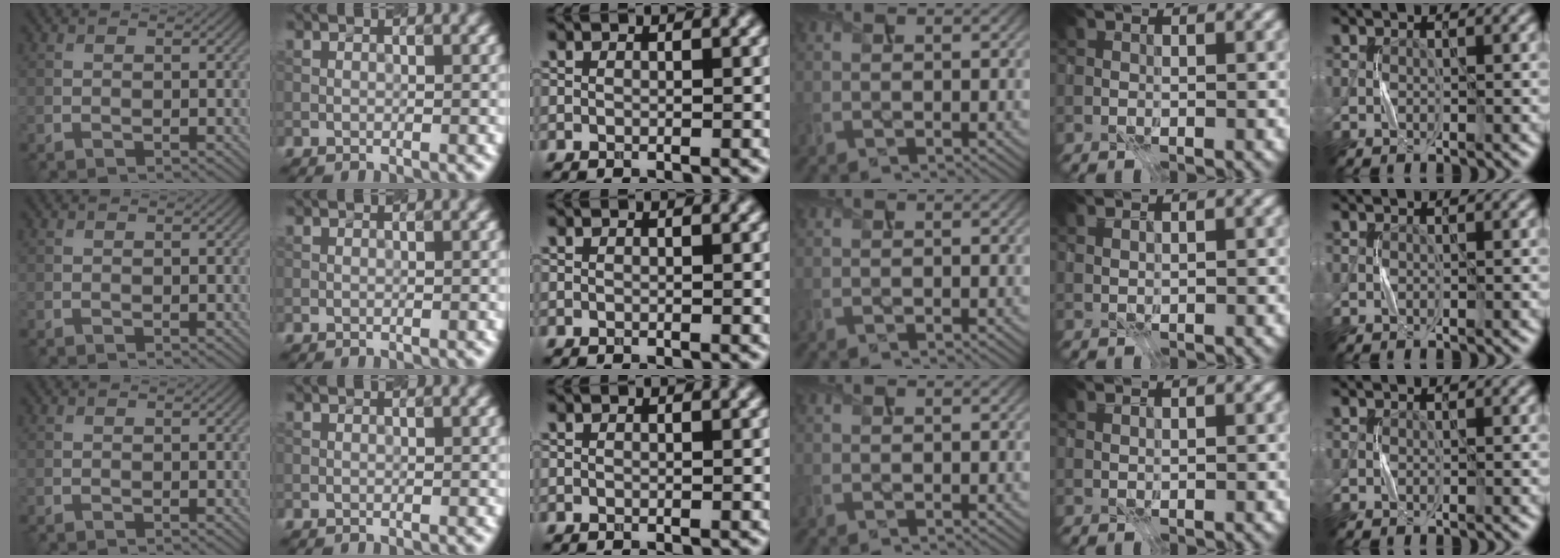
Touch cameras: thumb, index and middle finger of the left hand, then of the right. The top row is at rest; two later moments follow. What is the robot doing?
{"motion": "press", "object": "sticky note"}